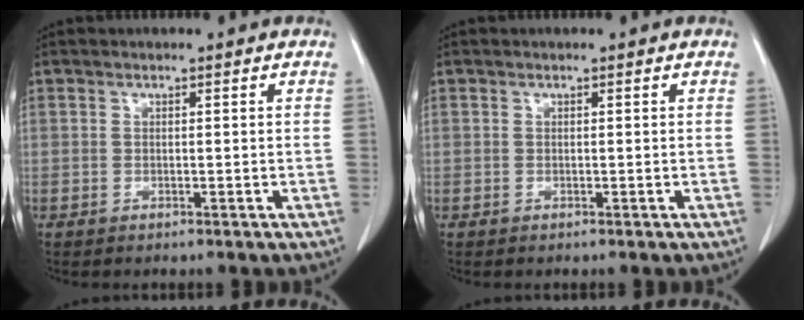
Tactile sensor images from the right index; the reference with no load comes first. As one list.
[{"total": 0.0}]